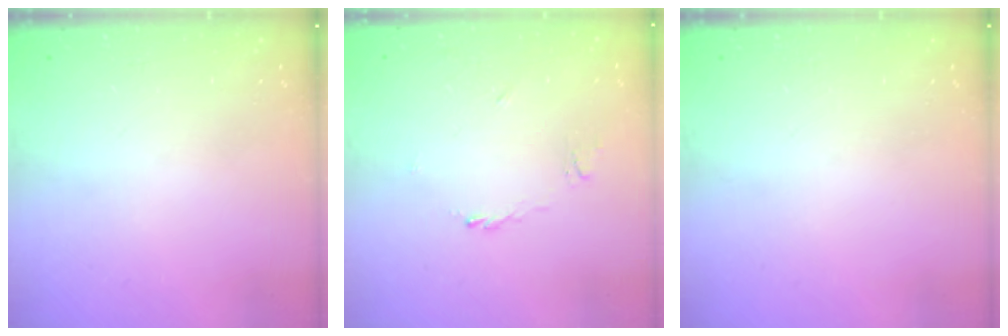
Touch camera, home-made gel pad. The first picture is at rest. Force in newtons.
{"total": 1.1, "press": 1.1, "slide": 0.4}
{"total": 0.0}